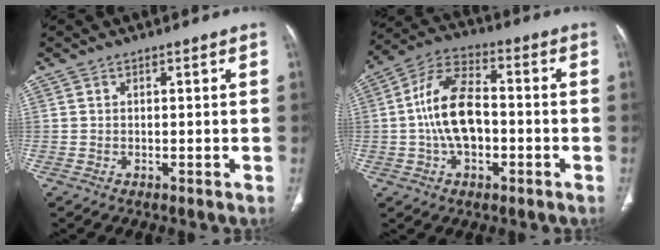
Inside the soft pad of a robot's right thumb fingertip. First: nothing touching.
{"total": 12.9, "force": [-1.2, 7.4, 10.5], "torque": [-0.193, 0.035, -0.027]}